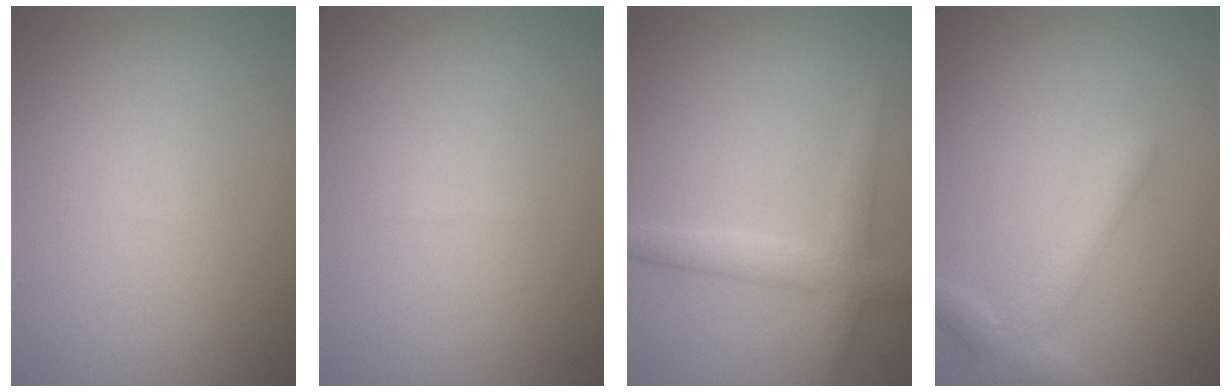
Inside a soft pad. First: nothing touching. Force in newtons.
{"total": 0.0}
{"total": 2.8, "press": 2.8, "slide": 0.1}
{"total": 2.8, "press": 2.8, "slide": 0.2}